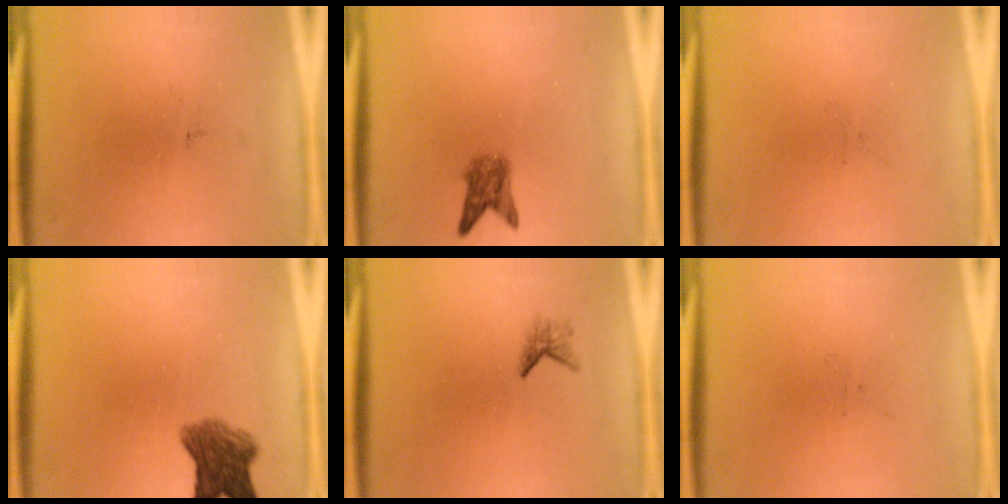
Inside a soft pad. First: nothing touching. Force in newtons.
{"total": 3.2}
{"total": 0.0}
{"total": 6.2}
{"total": 1.2}
{"total": 0.0}